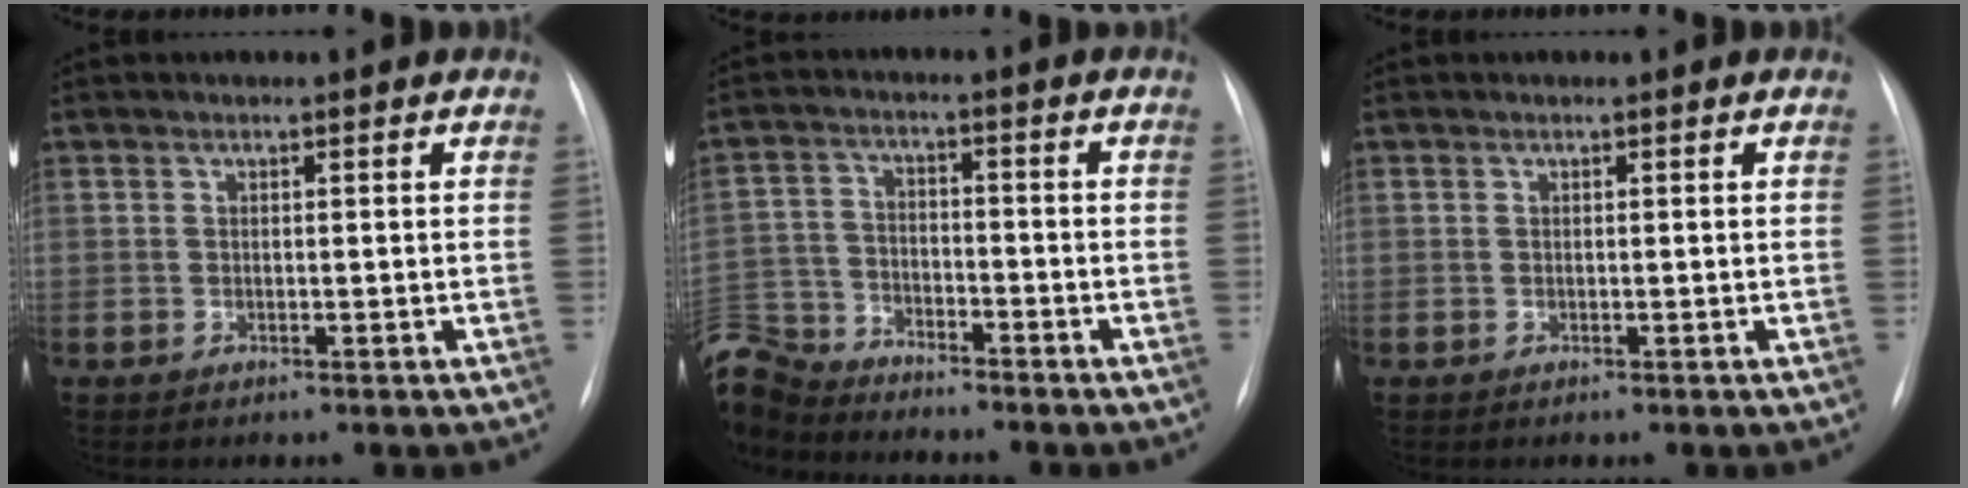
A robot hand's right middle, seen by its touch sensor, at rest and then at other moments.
{"total": 12.3, "force": [-11.4, 3.9, 2.7], "torque": [-0.081, 0.011, -0.216]}
{"total": 0.0}